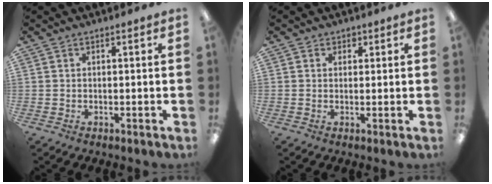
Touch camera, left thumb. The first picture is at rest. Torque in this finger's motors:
{"motor_torque": [-0.02, 0.06, -0.12, -0.20, 0.00]}